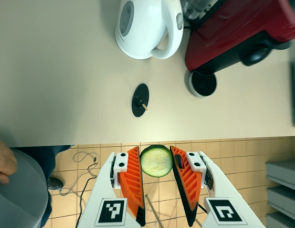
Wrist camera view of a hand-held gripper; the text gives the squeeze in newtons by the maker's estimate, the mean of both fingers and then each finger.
{"total": 8.1, "left": 8.2, "right": 8.1}